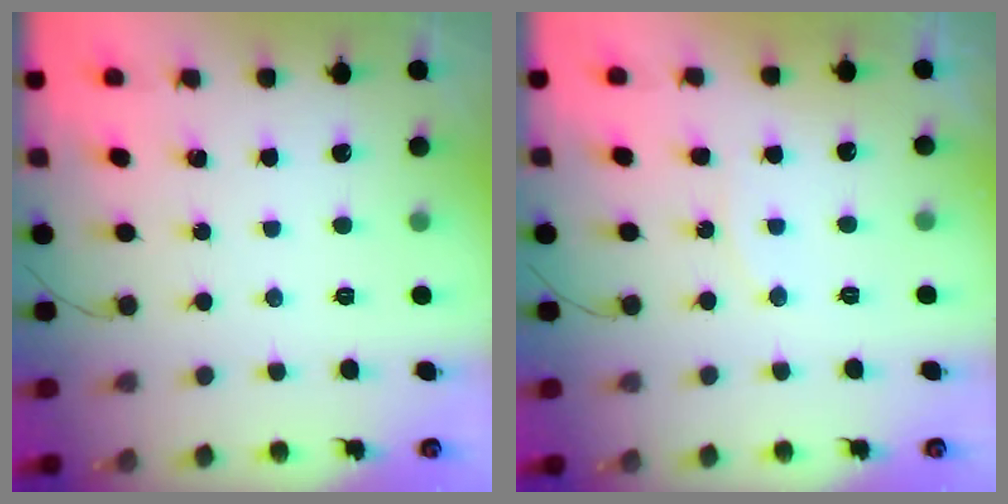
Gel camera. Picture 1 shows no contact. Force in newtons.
{"total": 5.1, "press": 4.7, "slide": 2.1}